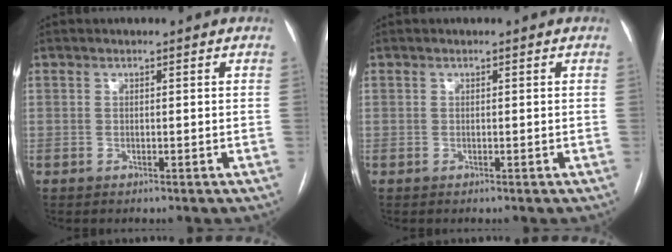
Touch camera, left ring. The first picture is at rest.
{"total": 0.0}